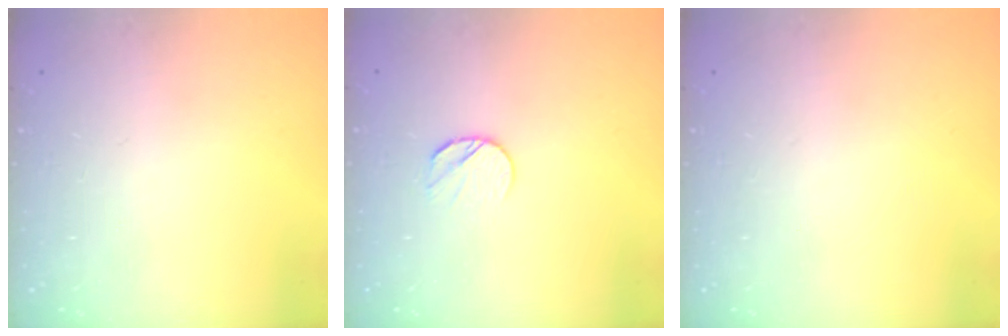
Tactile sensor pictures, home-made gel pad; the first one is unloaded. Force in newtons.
{"total": 5.4, "press": 5.4, "slide": 0.7}
{"total": 0.0}